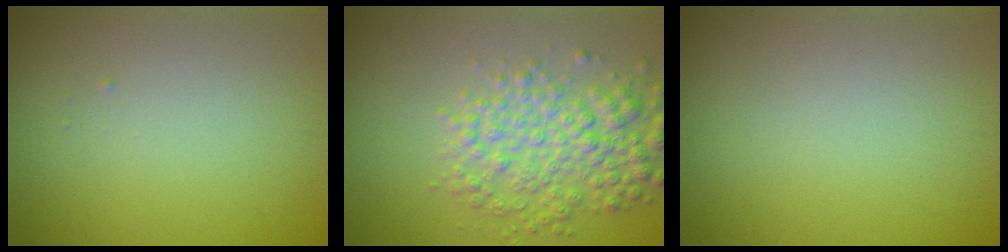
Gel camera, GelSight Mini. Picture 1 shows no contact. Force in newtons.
{"total": 5.1, "press": 5.1, "slide": 0.2}
{"total": 0.0}